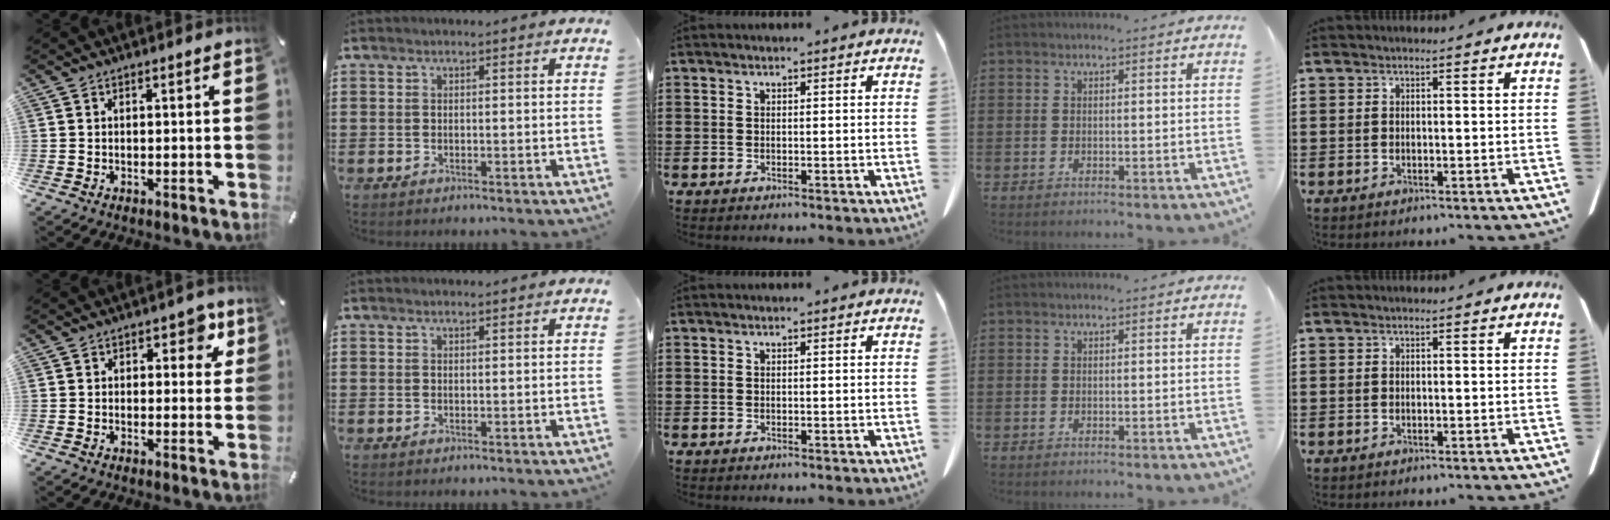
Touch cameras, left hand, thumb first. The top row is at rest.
{"thumb": {"total": 5.7, "force": [2.5, 3.6, 3.6], "torque": [-0.023, -0.006, 0.034]}, "index": {"total": 0.7, "force": [0.6, 0.1, 0.3], "torque": [-0.007, 0.000, 0.012]}}